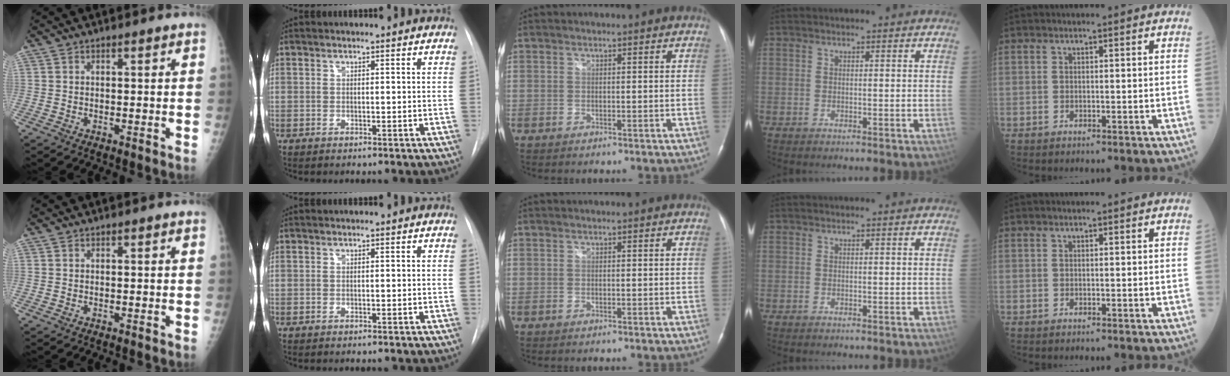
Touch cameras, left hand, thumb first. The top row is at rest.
{}